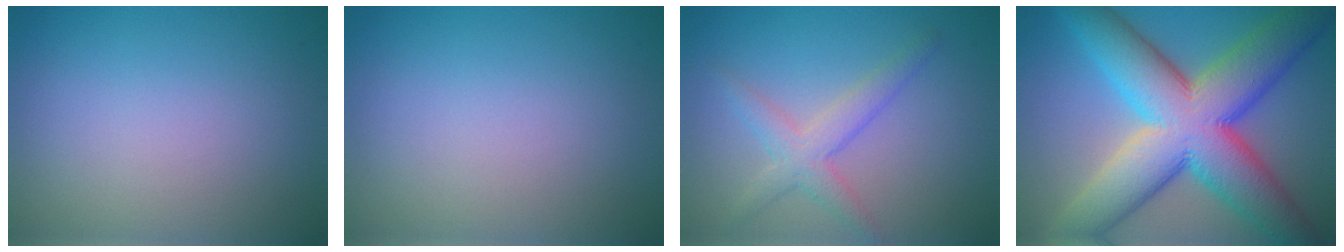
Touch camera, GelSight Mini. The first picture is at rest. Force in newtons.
{"total": 0.0}
{"total": 3.0, "press": 3.0, "slide": 0.1}
{"total": 14.6, "press": 14.6, "slide": 0.3}